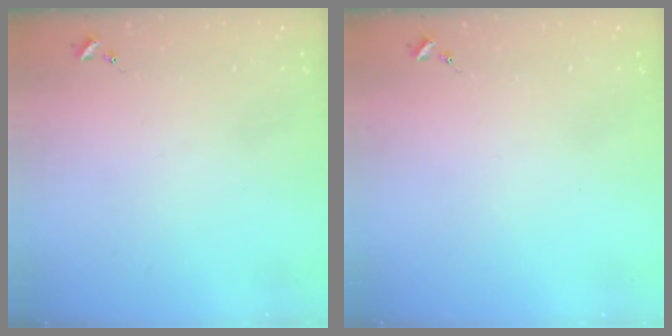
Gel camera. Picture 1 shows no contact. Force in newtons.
{"total": 0.0}